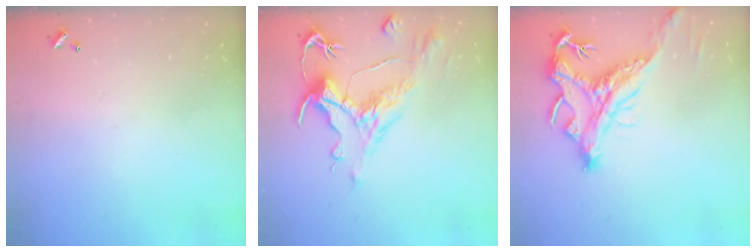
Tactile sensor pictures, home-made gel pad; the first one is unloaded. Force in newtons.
{"total": 2.6, "press": 2.1, "slide": 1.6}
{"total": 4.1, "press": 3.8, "slide": 1.5}